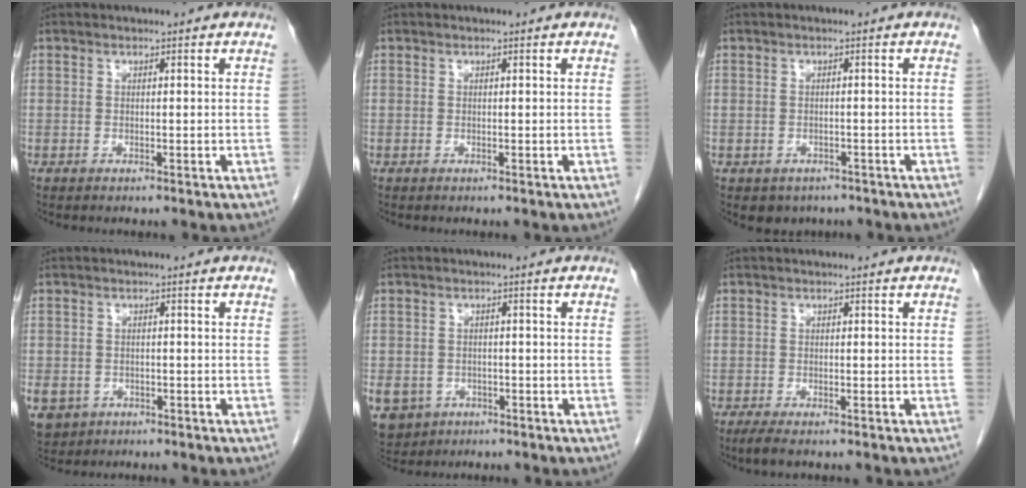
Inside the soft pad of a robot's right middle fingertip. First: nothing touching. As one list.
[{"total": 0.0}, {"total": 3.5, "force": [-2.5, 2.4, 0.6], "torque": [-0.005, 0.004, -0.030]}, {"total": 8.8, "force": [-3.8, 7.3, 3.0], "torque": [-0.087, -0.002, -0.051]}, {"total": 9.8, "force": [-4.4, 8.1, 3.3], "torque": [-0.096, 0.001, -0.060]}, {"total": 2.5, "force": [-1.9, 0.5, 1.6], "torque": [-0.031, -0.008, -0.029]}]